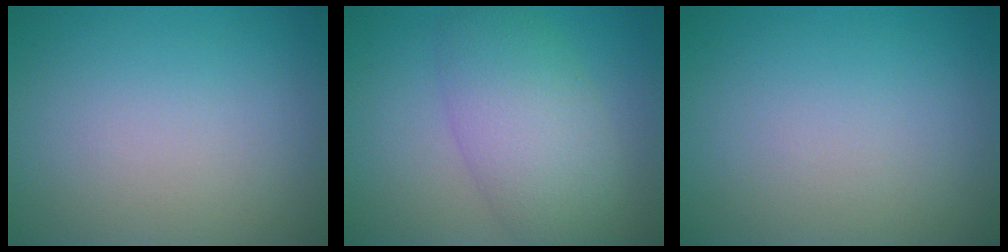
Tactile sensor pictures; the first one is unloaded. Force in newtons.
{"total": 6.5, "press": 6.5, "slide": 0.1}
{"total": 0.0}